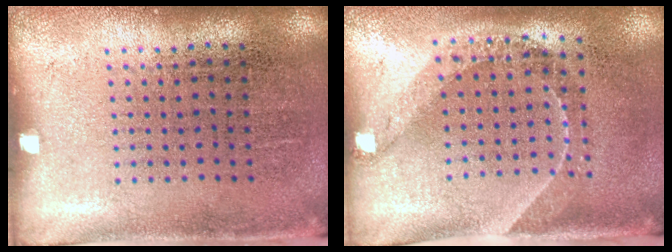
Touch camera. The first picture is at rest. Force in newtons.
{"total": 1.6, "press": 1.3, "slide": 0.9}